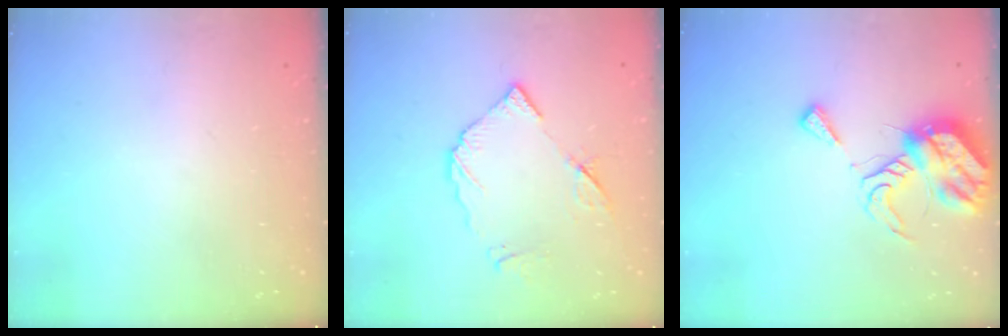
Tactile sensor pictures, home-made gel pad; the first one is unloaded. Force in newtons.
{"total": 8.9, "press": 8.9, "slide": 0.4}
{"total": 10.9, "press": 10.9, "slide": 1.2}